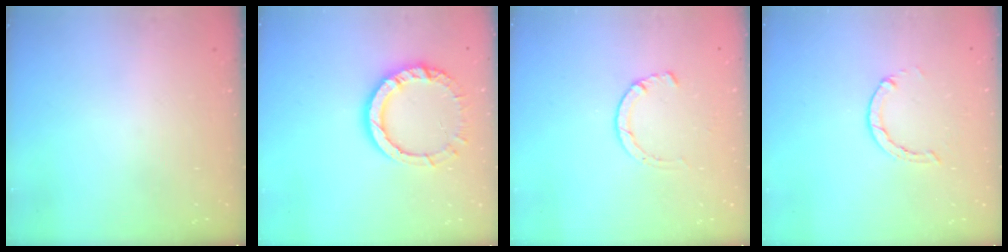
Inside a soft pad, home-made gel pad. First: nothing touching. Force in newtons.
{"total": 11.6, "press": 11.6, "slide": 1.2}
{"total": 1.2, "press": 1.2, "slide": 0.3}
{"total": 1.3, "press": 1.3, "slide": 0.3}